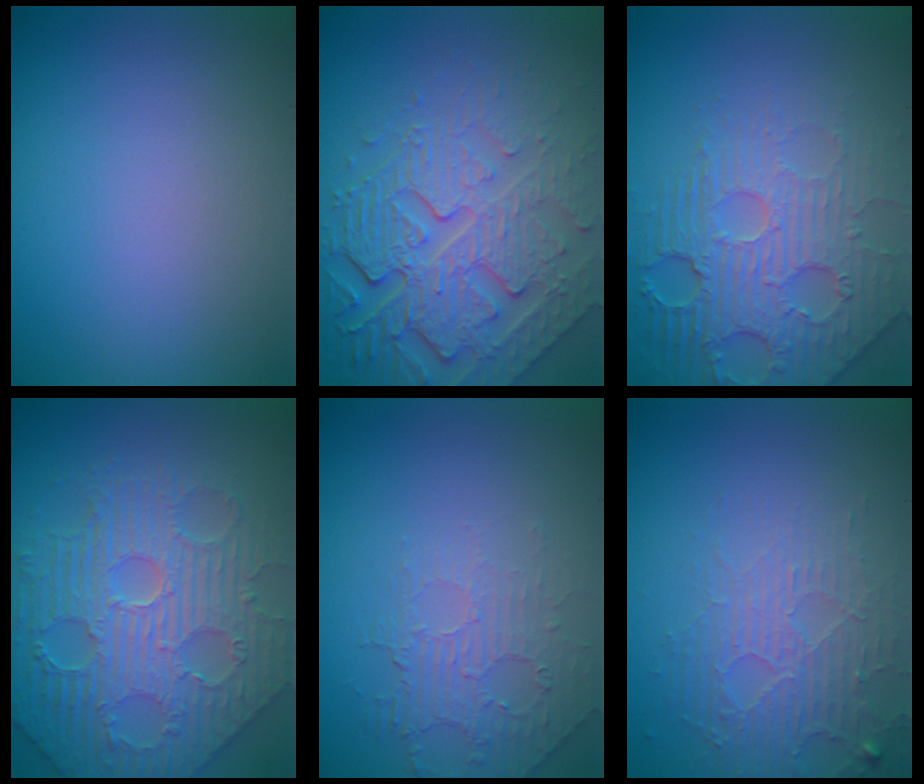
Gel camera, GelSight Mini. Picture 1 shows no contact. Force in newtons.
{"total": 8.0, "press": 5.9, "slide": 5.4}
{"total": 5.3, "press": 4.8, "slide": 2.2}
{"total": 6.8, "press": 5.9, "slide": 3.3}
{"total": 2.1, "press": 1.2, "slide": 1.7}
{"total": 3.8, "press": 3.3, "slide": 1.9}